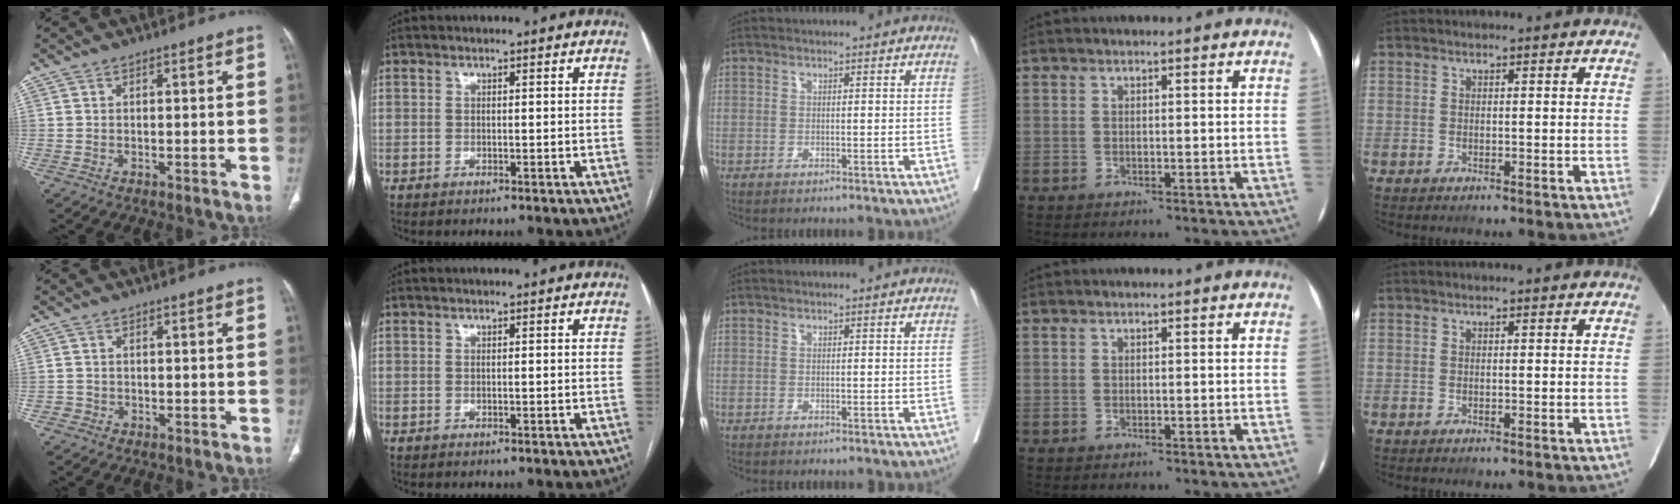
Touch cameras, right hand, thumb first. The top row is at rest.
{"thumb": {"total": 1.3, "force": [-0.7, 1.2, 0.0], "torque": [0.001, 0.008, -0.016]}}